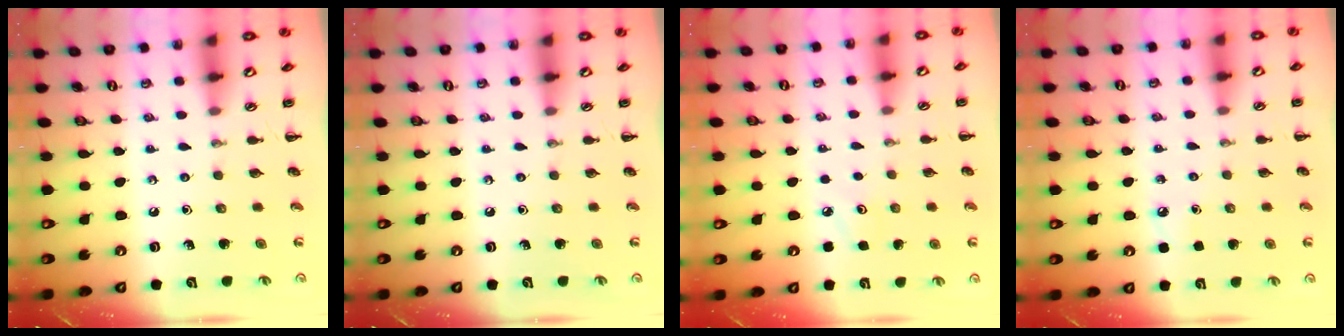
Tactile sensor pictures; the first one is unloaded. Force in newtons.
{"total": 0.0}
{"total": 2.8, "press": 2.7, "slide": 0.8}
{"total": 2.8, "press": 2.6, "slide": 1.0}